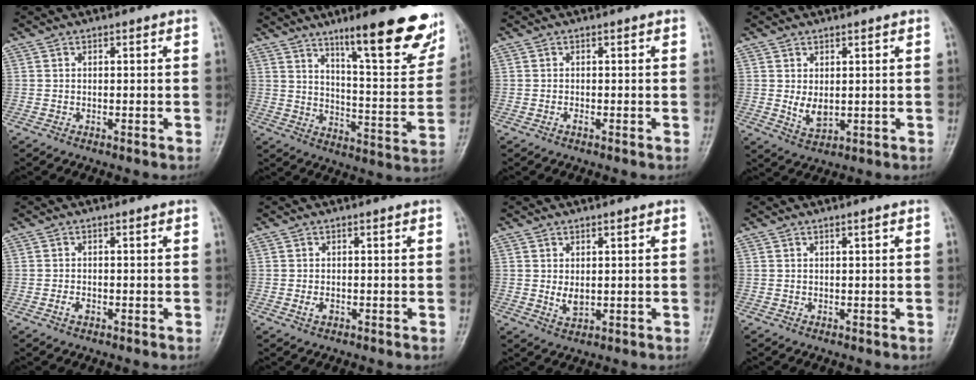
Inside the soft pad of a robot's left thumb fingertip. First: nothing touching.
{"total": 21.7, "force": [13.8, 4.4, 16.1], "torque": [-0.183, -0.068, 0.206]}
{"total": 0.7, "force": [-0.3, 0.3, 0.6], "torque": [-0.005, 0.000, -0.007]}
{"total": 4.5, "force": [0.6, 2.8, 3.5], "torque": [-0.049, -0.015, 0.019]}
{"total": 1.7, "force": [-0.7, 1.1, 1.1], "torque": [-0.015, 0.001, -0.014]}
{"total": 1.7, "force": [-0.4, 1.1, 1.2], "torque": [-0.017, -0.001, -0.007]}
{"total": 3.3, "force": [0.6, 2.0, 2.5], "torque": [-0.034, -0.011, 0.016]}
{"total": 0.8, "force": [0.4, 0.1, 0.7], "torque": [-0.011, 0.001, 0.006]}